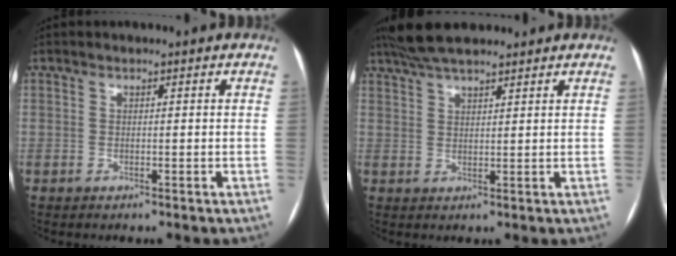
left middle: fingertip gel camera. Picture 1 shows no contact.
{"total": 8.6, "force": [7.2, 1.8, 4.3], "torque": [-0.071, 0.038, 0.126]}